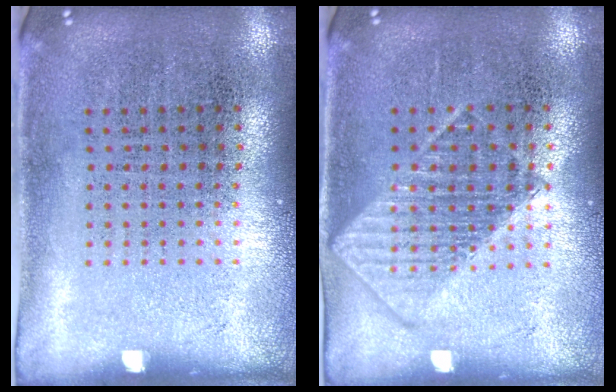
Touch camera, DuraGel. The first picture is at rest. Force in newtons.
{"total": 1.1, "press": 1.1, "slide": 0.2}